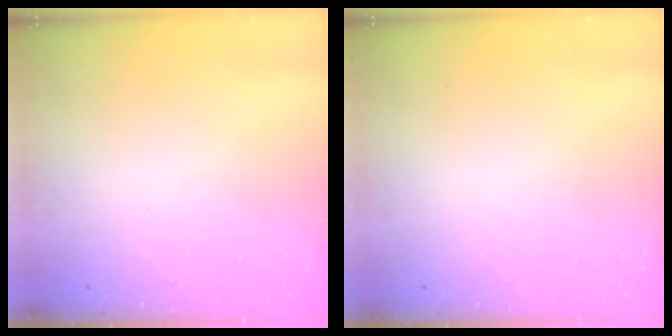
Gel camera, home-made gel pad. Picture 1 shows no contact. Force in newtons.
{"total": 0.0}